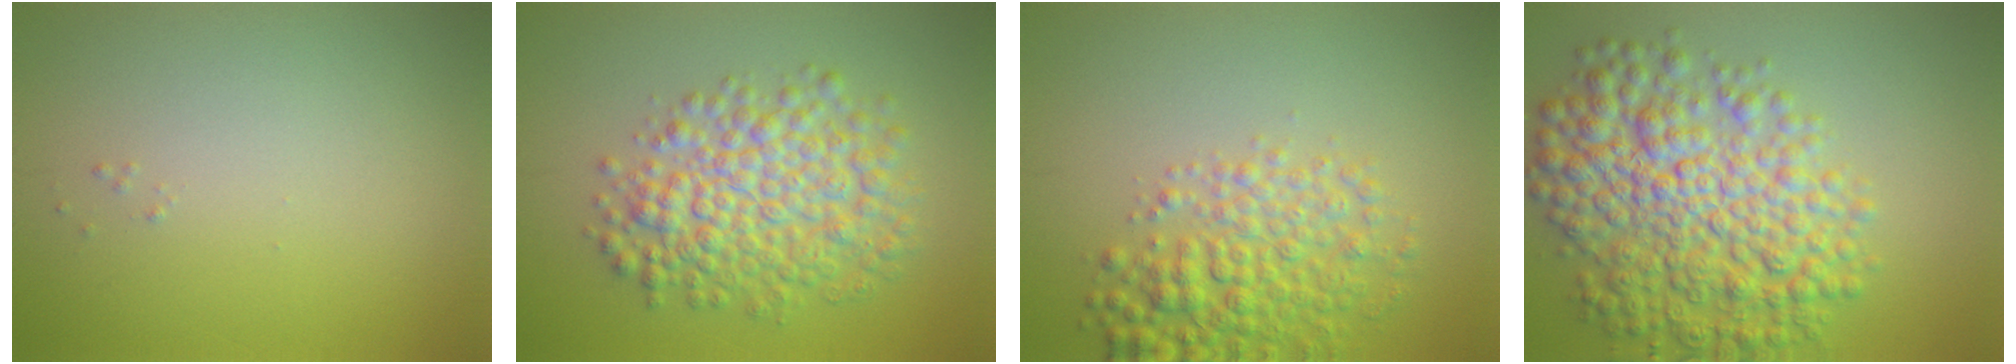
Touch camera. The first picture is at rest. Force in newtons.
{"total": 6.7, "press": 6.7, "slide": 0.1}
{"total": 4.7, "press": 4.7, "slide": 0.1}
{"total": 9.3, "press": 9.3, "slide": 0.2}